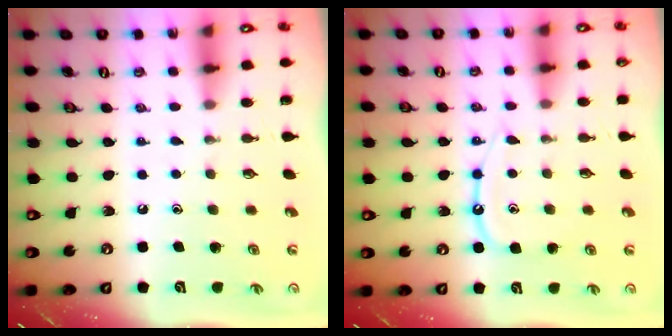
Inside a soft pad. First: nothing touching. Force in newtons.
{"total": 10.8, "press": 10.7, "slide": 1.1}